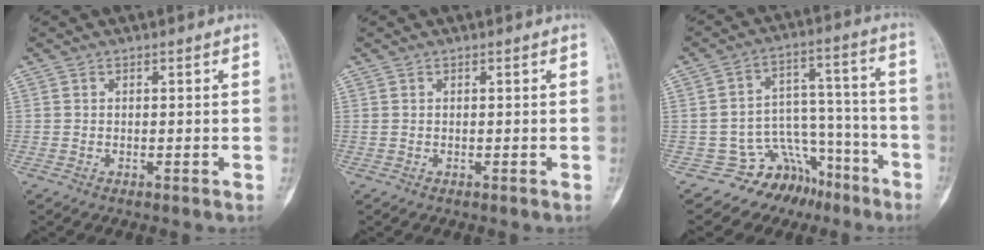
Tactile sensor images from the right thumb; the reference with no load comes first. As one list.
[{"total": 0.0}, {"total": 11.4, "force": [-8.4, 7.6, 0.8], "torque": [0.039, 0.133, -0.130]}]